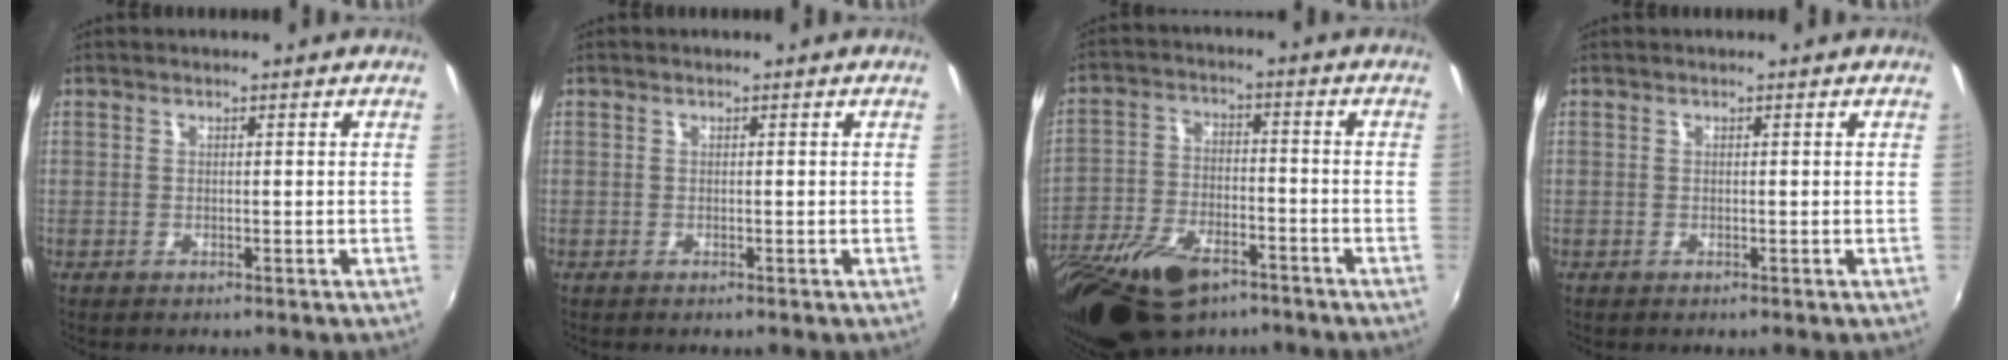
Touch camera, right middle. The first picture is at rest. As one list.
[{"total": 0.0}, {"total": 20.5, "force": [-13.4, 9.9, 12.0], "torque": [-0.271, -0.034, -0.234]}, {"total": 0.0}]